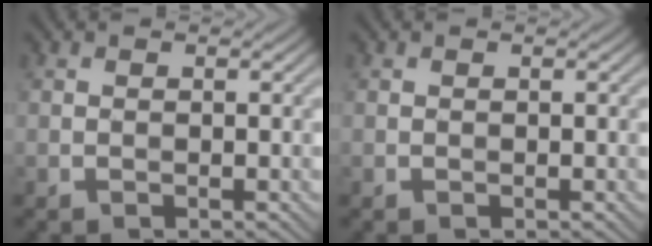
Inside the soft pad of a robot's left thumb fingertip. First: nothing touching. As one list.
[{"total": 0.0}]